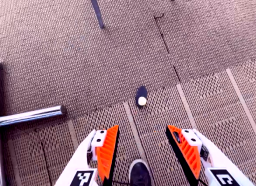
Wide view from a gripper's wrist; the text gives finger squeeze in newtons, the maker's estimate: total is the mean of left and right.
{"total": 0.0}